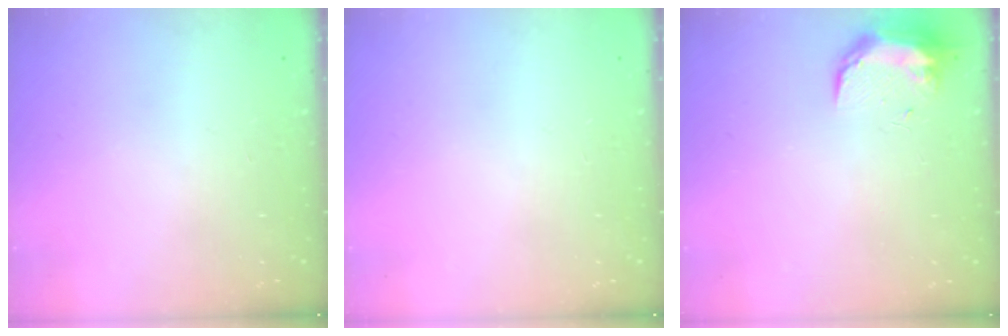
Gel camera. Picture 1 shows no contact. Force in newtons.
{"total": 0.0}
{"total": 8.9, "press": 8.9, "slide": 0.8}